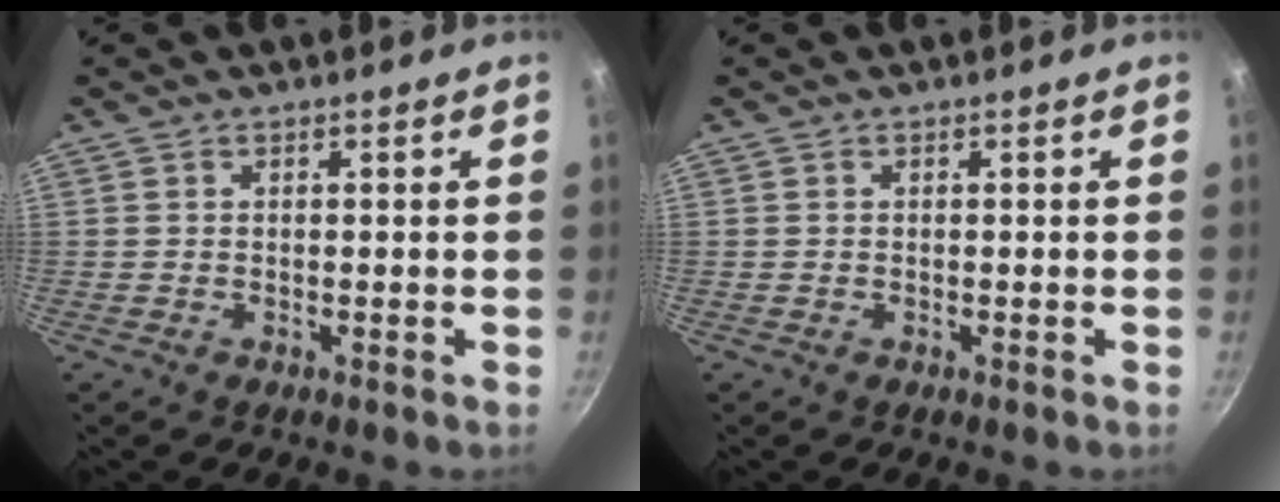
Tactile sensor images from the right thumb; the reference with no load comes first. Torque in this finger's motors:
{"motor_torque": [0.01, 0.00, -0.01, 0.01, 0.01]}